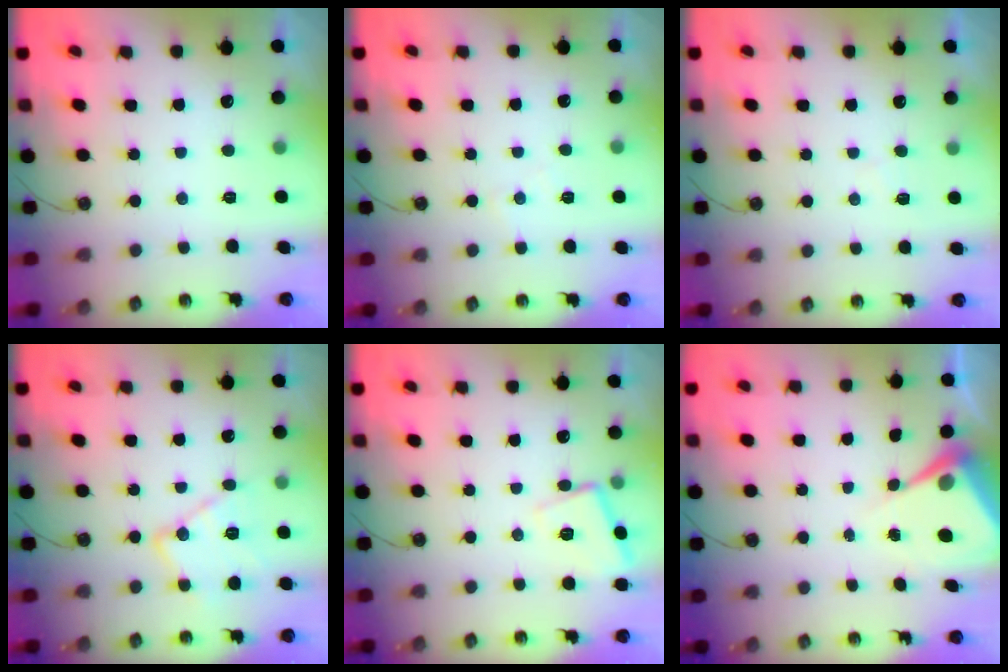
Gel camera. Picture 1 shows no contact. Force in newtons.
{"total": 3.0, "press": 2.9, "slide": 0.5}
{"total": 5.4, "press": 5.4, "slide": 0.7}
{"total": 14.6, "press": 14.6, "slide": 0.6}
{"total": 8.5, "press": 8.5, "slide": 1.0}
{"total": 6.6, "press": 6.6, "slide": 0.5}